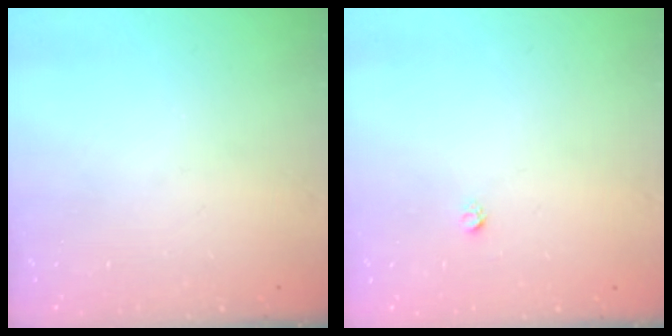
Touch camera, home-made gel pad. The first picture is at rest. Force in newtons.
{"total": 1.6, "press": 1.5, "slide": 0.1}